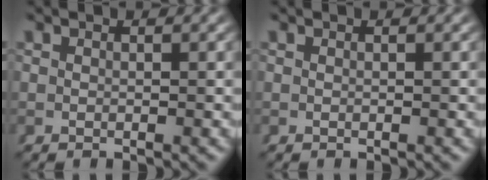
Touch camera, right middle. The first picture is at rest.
{"total": 0.0}